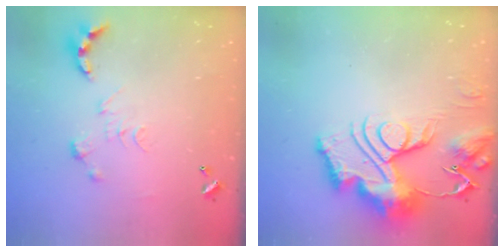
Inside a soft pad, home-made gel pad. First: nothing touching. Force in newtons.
{"total": 17.9, "press": 17.8, "slide": 1.9}